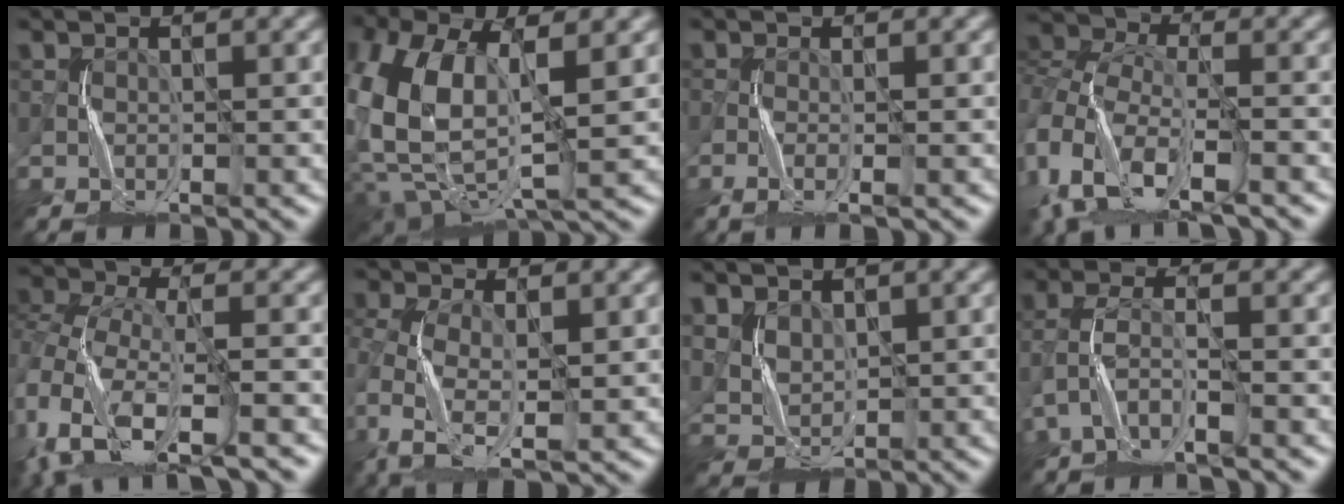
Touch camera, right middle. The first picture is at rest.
{"total": 11.0, "force": [-0.1, 6.4, 9.0], "torque": [-0.222, -0.018, -0.001]}
{"total": 1.5, "force": [-1.3, 0.0, 0.6], "torque": [-0.017, -0.001, -0.028]}
{"total": 12.0, "force": [-5.3, 7.0, 8.1], "torque": [-0.187, -0.015, -0.078]}
{"total": 10.6, "force": [-5.0, 5.2, 7.7], "torque": [-0.185, -0.020, -0.079]}
{"total": 6.5, "force": [-2.2, 3.6, 4.9], "torque": [-0.124, -0.013, -0.052]}
{"total": 2.5, "force": [1.6, 1.7, 0.8], "torque": [-0.026, -0.005, 0.040]}
{"total": 2.4, "force": [-2.1, 0.4, 1.1], "torque": [-0.033, 0.008, -0.050]}